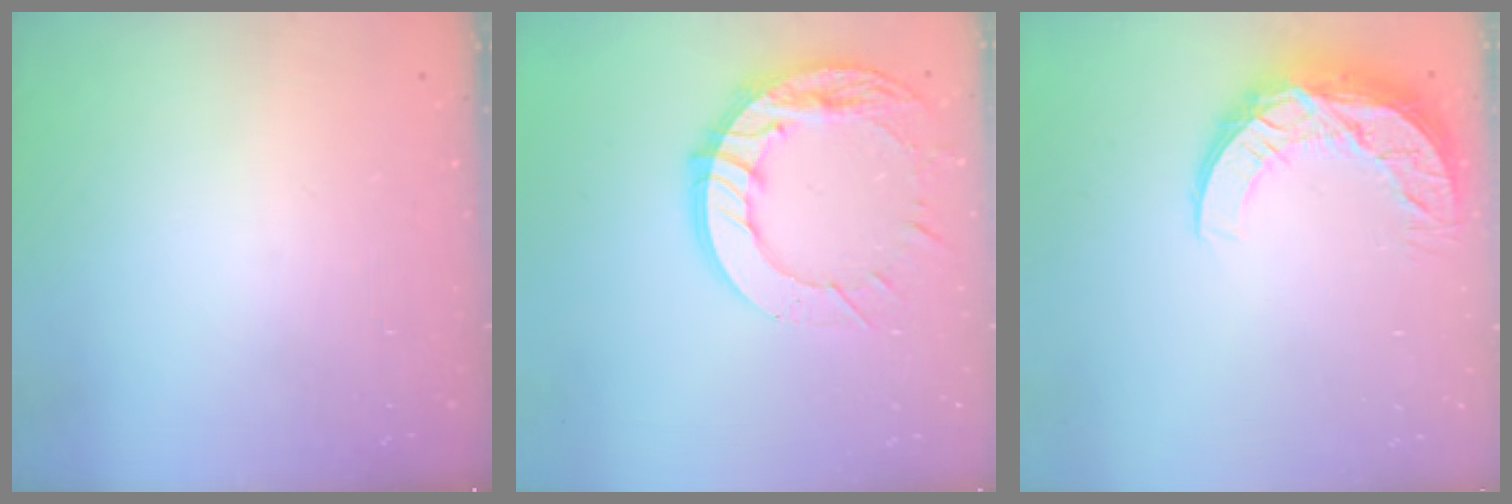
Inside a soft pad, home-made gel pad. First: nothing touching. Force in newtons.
{"total": 15.9, "press": 15.8, "slide": 1.5}
{"total": 11.3, "press": 11.2, "slide": 0.9}